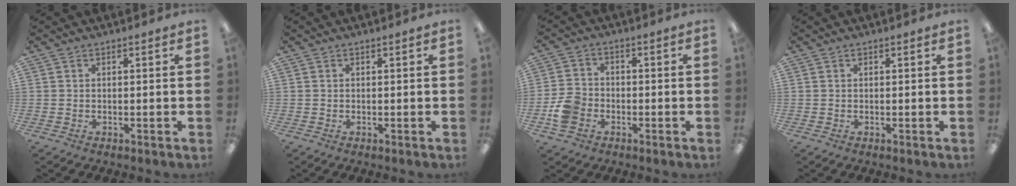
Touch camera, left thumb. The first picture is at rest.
{"total": 0.0}
{"total": 6.9, "force": [-2.5, 5.3, 3.7], "torque": [-0.076, 0.016, -0.045]}
{"total": 0.0}